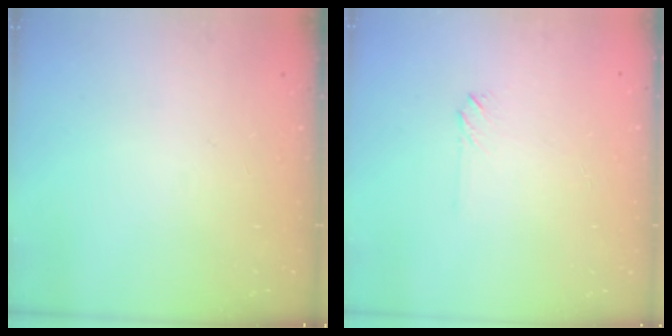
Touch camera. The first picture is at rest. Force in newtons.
{"total": 2.0, "press": 2.0, "slide": 0.3}